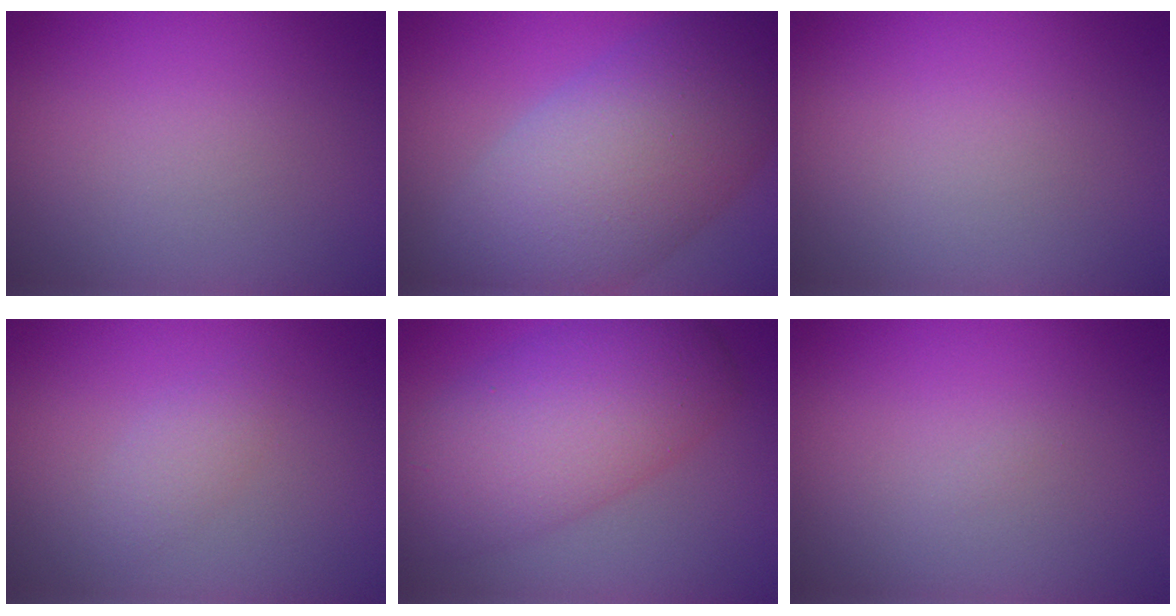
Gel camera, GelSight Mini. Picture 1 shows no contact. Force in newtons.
{"total": 10.7, "press": 10.7, "slide": 0.4}
{"total": 0.0}
{"total": 1.4, "press": 1.4, "slide": 0.1}
{"total": 7.9, "press": 7.9, "slide": 0.1}
{"total": 0.0}